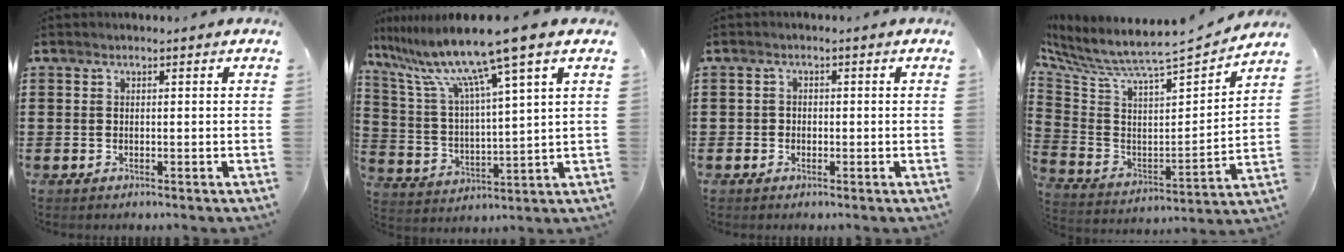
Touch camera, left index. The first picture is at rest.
{"total": 12.1, "force": [9.1, -0.3, 8.0], "torque": [-0.189, -0.049, 0.143]}
{"total": 1.0, "force": [-0.4, 0.9, 0.2], "torque": [-0.008, 0.003, -0.009]}
{"total": 5.1, "force": [4.6, 0.7, 2.2], "torque": [-0.071, -0.056, 0.066]}